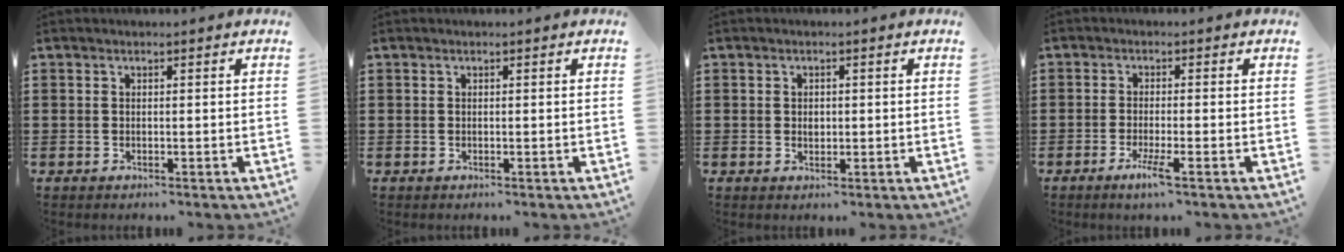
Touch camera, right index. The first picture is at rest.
{"total": 0.0}
{"total": 1.2, "force": [0.2, 0.7, 0.9], "torque": [-0.021, 0.001, 0.004]}
{"total": 3.5, "force": [-2.0, 0.0, 2.9], "torque": [-0.060, -0.015, -0.036]}